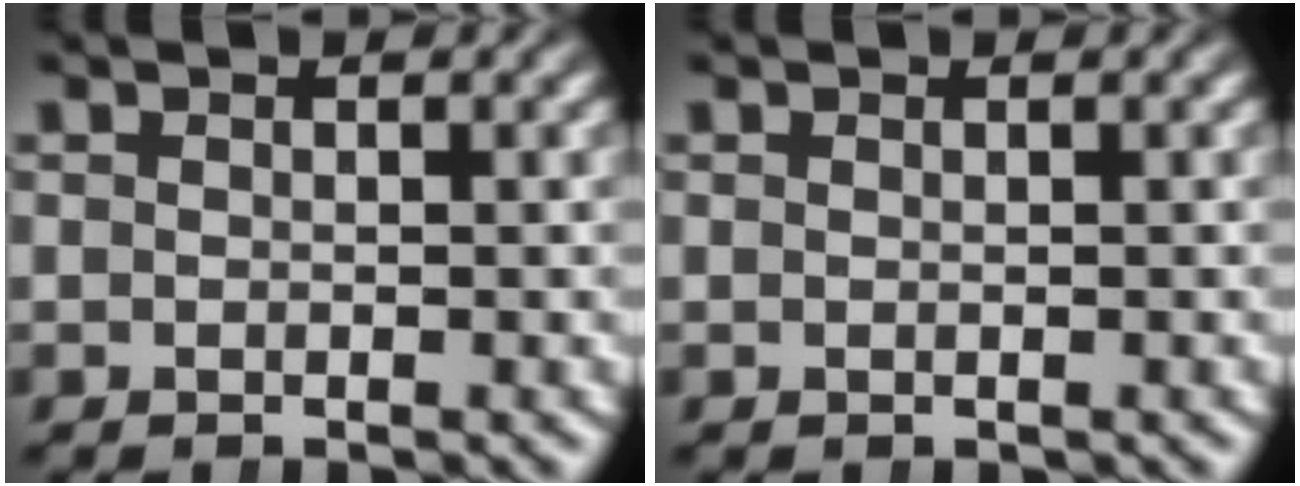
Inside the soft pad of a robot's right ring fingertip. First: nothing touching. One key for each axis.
{"total": 0.0}